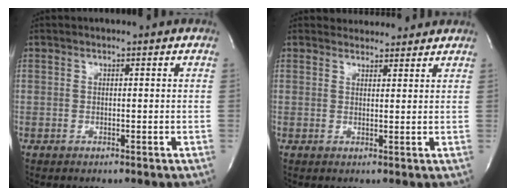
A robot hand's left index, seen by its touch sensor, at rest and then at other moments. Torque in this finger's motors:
{"motor_torque": [0.20, -0.50, 0.05, -0.01]}